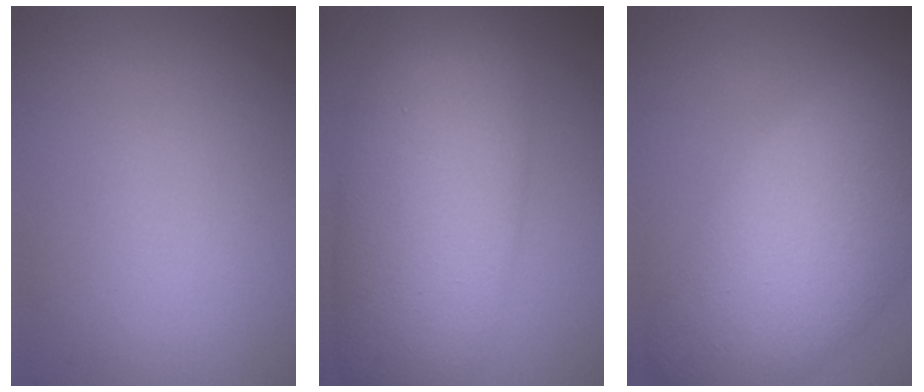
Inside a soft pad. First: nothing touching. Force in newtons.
{"total": 10.4, "press": 10.4, "slide": 0.4}
{"total": 10.9, "press": 10.9, "slide": 0.8}